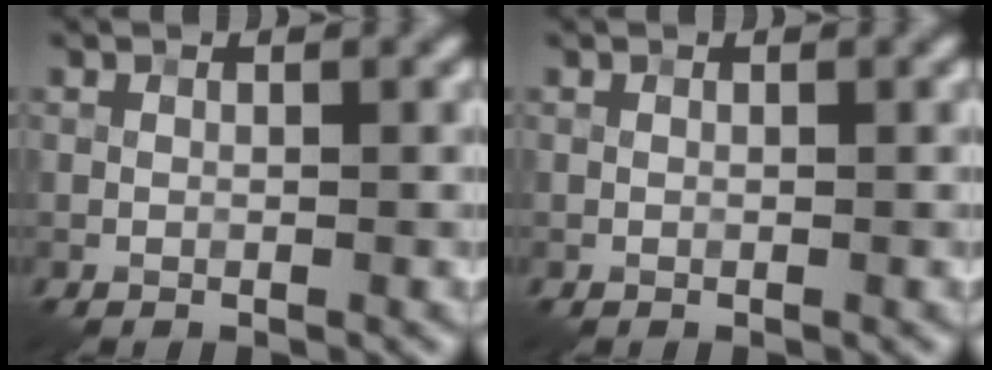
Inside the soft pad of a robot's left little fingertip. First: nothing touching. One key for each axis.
{"total": 0.0}